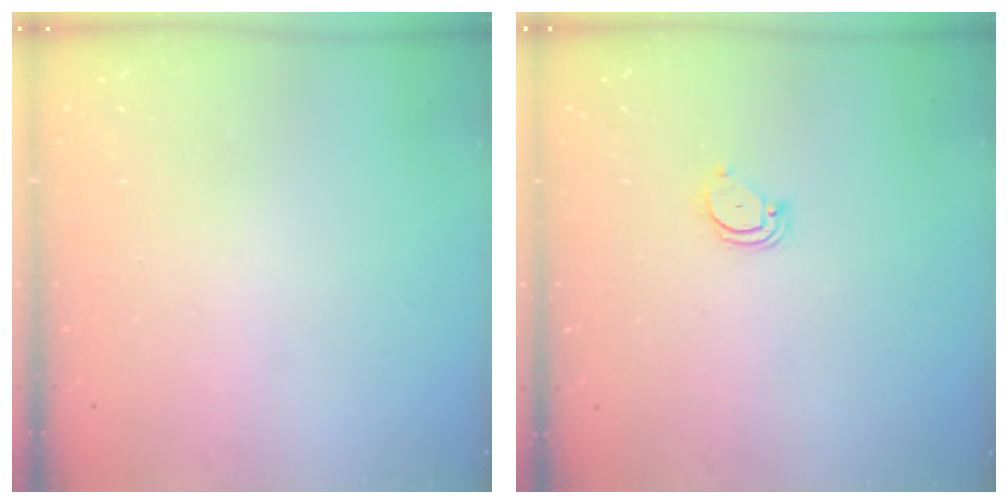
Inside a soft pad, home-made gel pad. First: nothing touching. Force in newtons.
{"total": 3.0, "press": 3.0, "slide": 0.2}